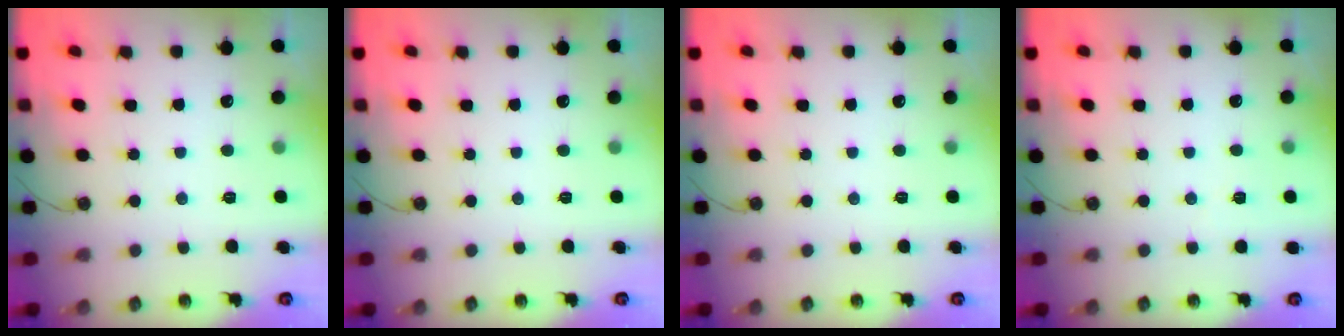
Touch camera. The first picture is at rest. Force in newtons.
{"total": 0.0}
{"total": 0.0}
{"total": 5.4, "press": 3.7, "slide": 3.8}